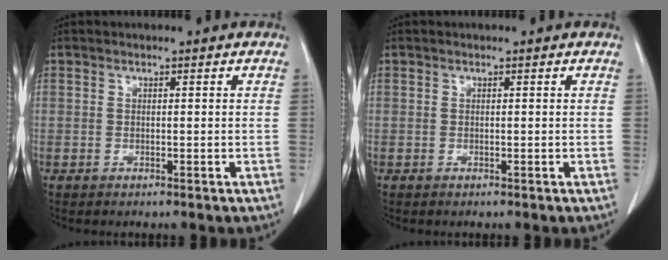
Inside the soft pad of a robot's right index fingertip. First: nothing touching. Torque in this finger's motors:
{"motor_torque": [0.00, 0.00, 0.00, 0.01]}